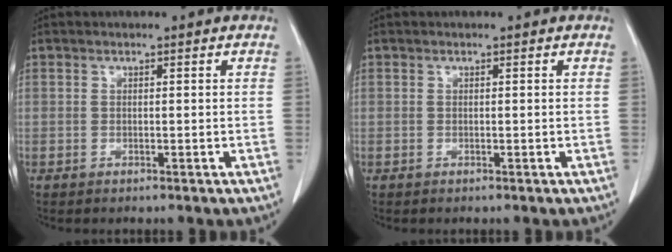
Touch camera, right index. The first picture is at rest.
{"total": 0.0}